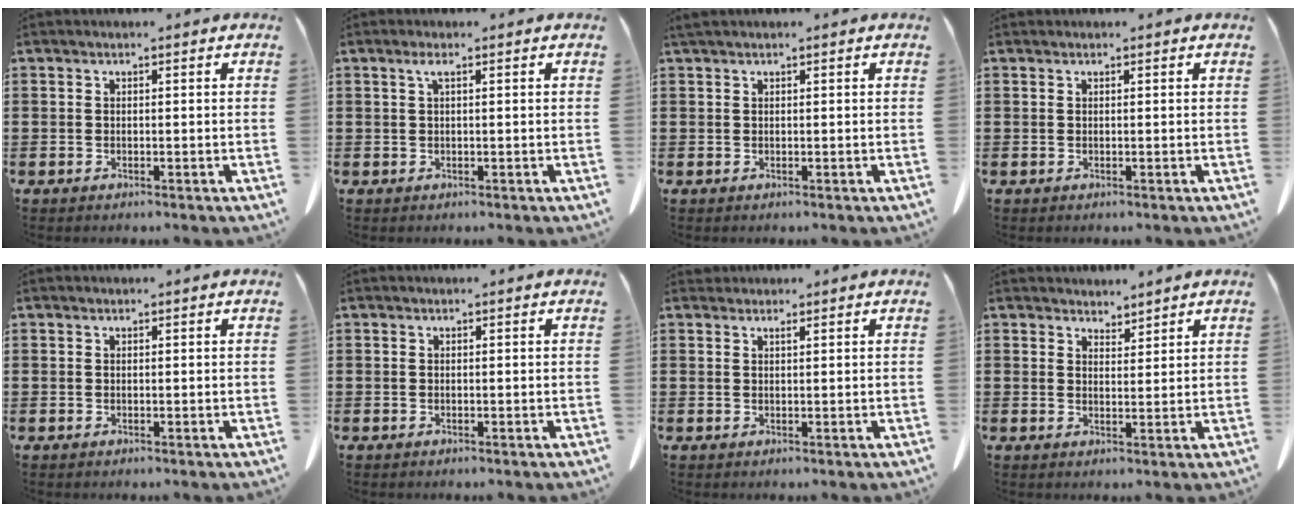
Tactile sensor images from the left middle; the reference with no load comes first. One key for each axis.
{"total": 1.3, "fx": 0.4, "fy": 0.2, "fz": 1.3, "tx": -0.026, "ty": 0.003, "tz": 0.006}
{"total": 0.5, "fx": 0.3, "fy": 0.0, "fz": 0.4, "tx": -0.010, "ty": 0.000, "tz": 0.007}
{"total": 0.0}
{"total": 0.0}
{"total": 0.0}
{"total": 0.7, "fx": 0.7, "fy": 0.1, "fz": 0.3, "tx": -0.007, "ty": 0.000, "tz": 0.013}
{"total": 2.5, "fx": 2.4, "fy": 0.3, "fz": -0.3, "tx": -0.001, "ty": -0.005, "tz": 0.047}